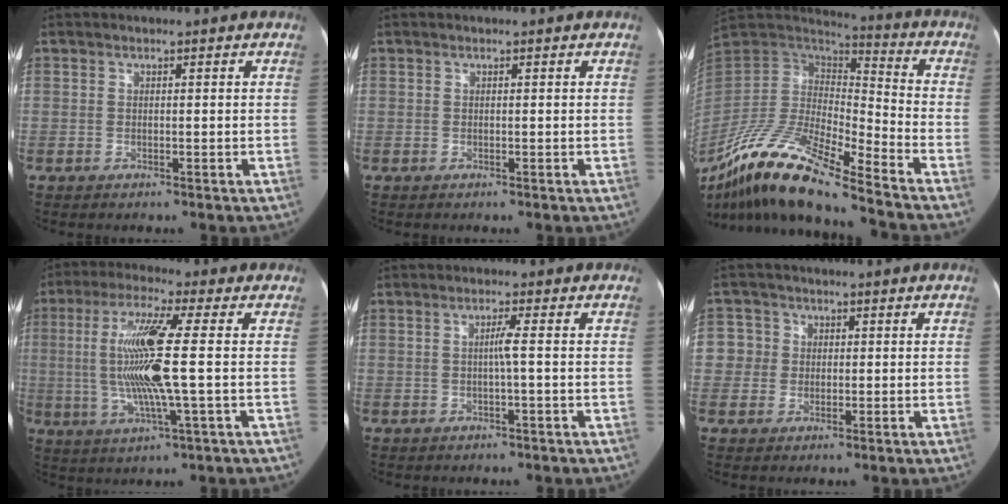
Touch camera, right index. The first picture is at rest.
{"total": 0.0}
{"total": 18.3, "force": [-13.8, 2.5, 11.7], "torque": [-0.232, 0.010, -0.256]}
{"total": 12.4, "force": [0.1, 0.0, 12.4], "torque": [-0.256, 0.001, 0.000]}
{"total": 1.9, "force": [-0.2, -0.5, 1.8], "torque": [-0.032, 0.001, -0.004]}
{"total": 4.3, "force": [0.2, 4.2, 0.3], "torque": [0.002, 0.018, 0.007]}